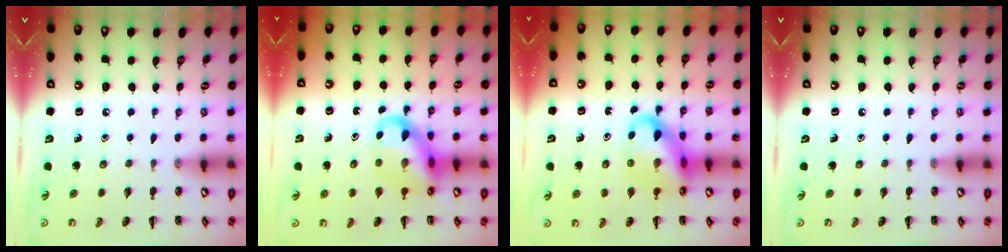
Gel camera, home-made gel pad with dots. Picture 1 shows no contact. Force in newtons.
{"total": 13.8, "press": 13.3, "slide": 3.7}
{"total": 13.8, "press": 13.3, "slide": 3.6}
{"total": 0.0}